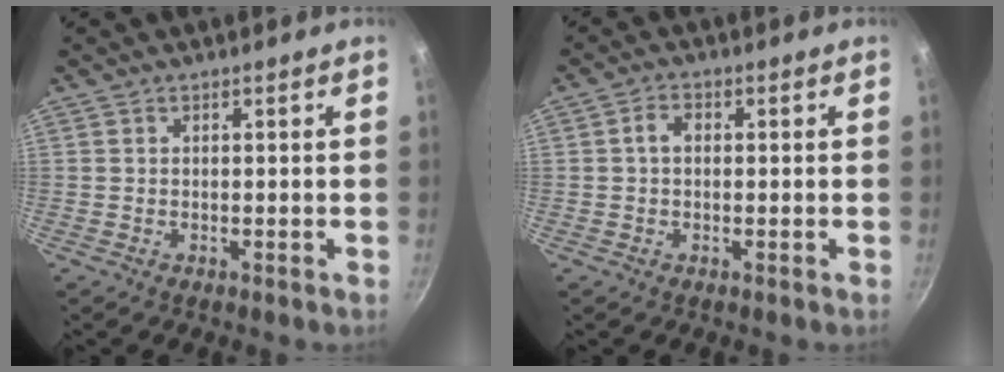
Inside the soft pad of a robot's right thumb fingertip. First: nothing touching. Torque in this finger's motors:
{"motor_torque": [-0.18, 0.40, 0.68, -0.15, -0.01]}